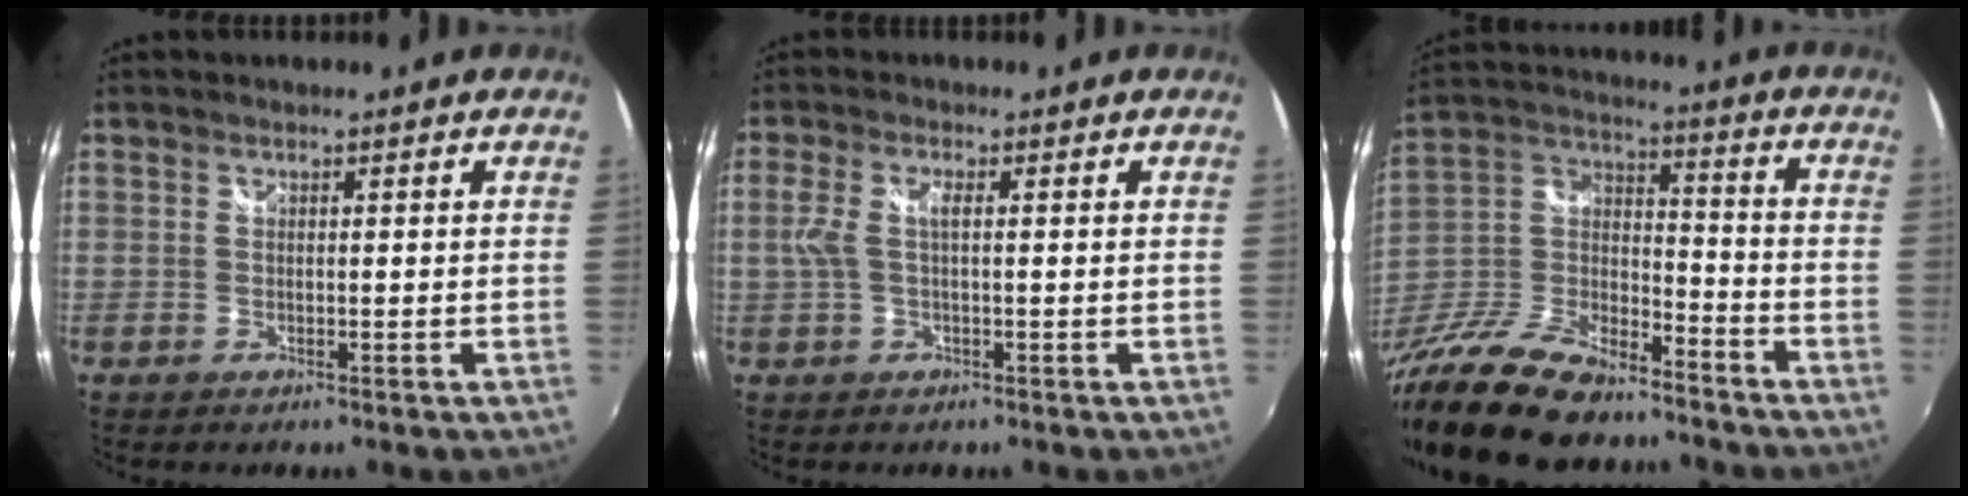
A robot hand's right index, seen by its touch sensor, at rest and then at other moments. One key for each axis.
{"total": 3.4, "fx": 0.0, "fy": 1.0, "fz": 3.3, "tx": -0.070, "ty": 0.003, "tz": 0.002}
{"total": 20.6, "fx": -14.4, "fy": 9.1, "fz": 11.7, "tx": -0.251, "ty": -0.003, "tz": -0.253}